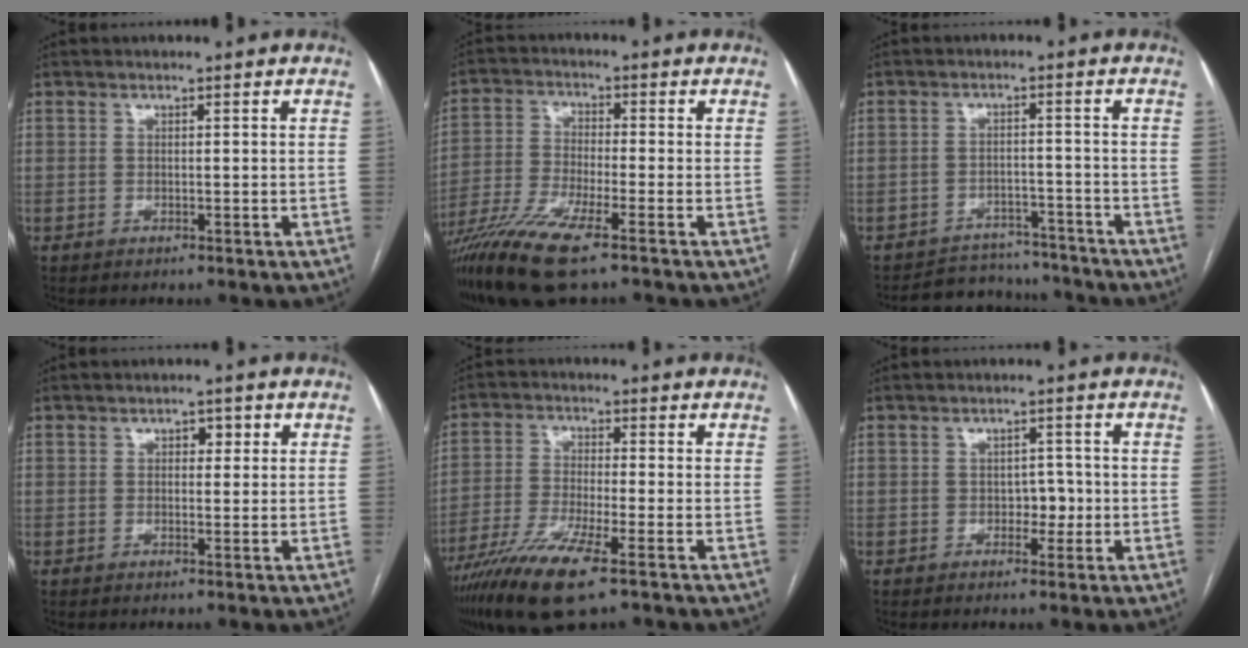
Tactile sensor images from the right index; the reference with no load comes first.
{"total": 12.3, "force": [-8.0, 1.2, 9.3], "torque": [-0.184, -0.026, -0.150]}
{"total": 8.7, "force": [-8.3, 2.8, -0.1], "torque": [0.014, 0.016, -0.113]}
{"total": 2.0, "force": [0.7, 1.2, 1.4], "torque": [-0.017, 0.012, 0.007]}
{"total": 10.9, "force": [-6.6, 0.8, 8.6], "torque": [-0.172, -0.026, -0.122]}
{"total": 2.7, "force": [-0.6, 1.8, 2.0], "torque": [-0.019, 0.006, -0.008]}